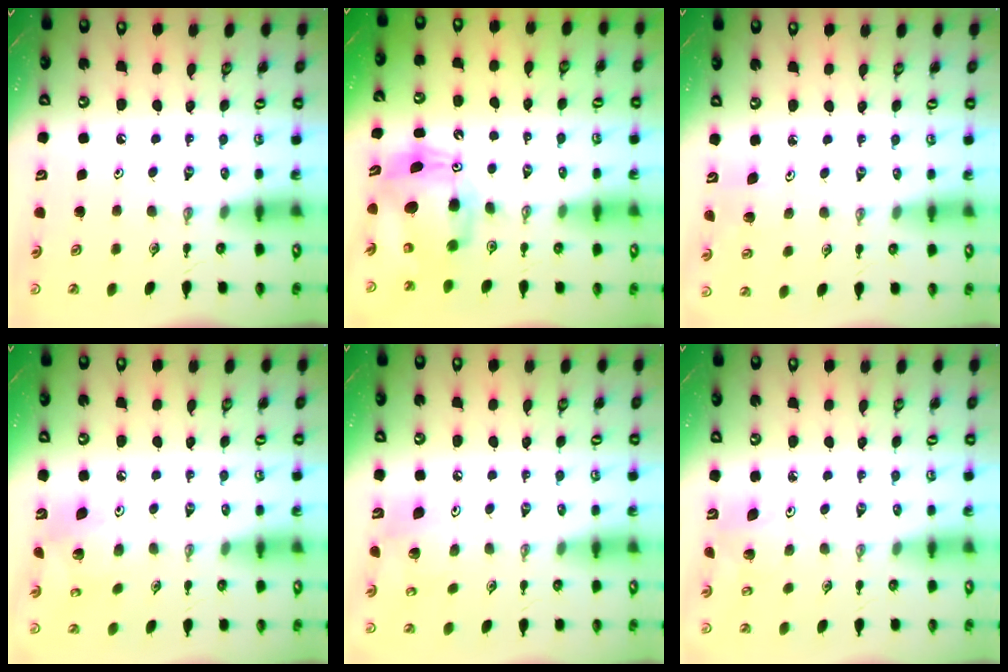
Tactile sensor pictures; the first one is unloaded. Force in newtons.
{"total": 10.2, "press": 10.0, "slide": 2.0}
{"total": 4.1, "press": 4.0, "slide": 1.0}
{"total": 9.2, "press": 9.2, "slide": 0.7}
{"total": 11.0, "press": 10.8, "slide": 1.6}
{"total": 3.8, "press": 3.5, "slide": 1.6}